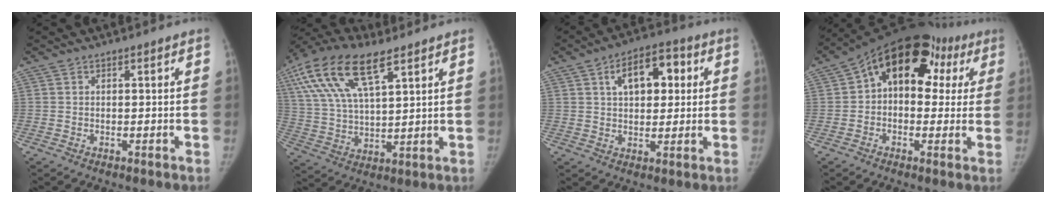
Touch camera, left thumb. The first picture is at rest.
{"total": 18.6, "force": [9.6, 7.7, 14.0], "torque": [-0.287, -0.003, 0.183]}
{"total": 10.8, "force": [3.3, 6.3, 8.2], "torque": [-0.092, 0.010, 0.044]}
{"total": 17.6, "force": [5.3, 11.6, 12.2], "torque": [-0.120, 0.042, 0.065]}